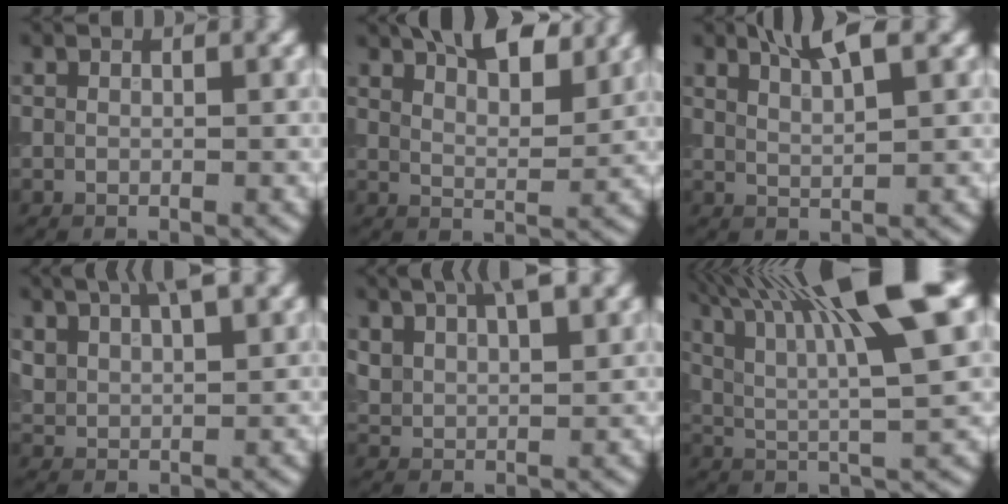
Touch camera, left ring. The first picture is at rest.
{"total": 6.3, "force": [4.7, 2.1, 3.6], "torque": [-0.039, 0.018, 0.057]}
{"total": 3.1, "force": [2.3, 0.5, 2.0], "torque": [-0.026, 0.007, 0.040]}
{"total": 6.0, "force": [4.3, 2.2, 3.6], "torque": [-0.074, 0.023, 0.067]}
{"total": 7.1, "force": [4.8, 2.9, 4.3], "torque": [-0.087, 0.026, 0.073]}
{"total": 12.1, "force": [5.6, 2.8, 10.4], "torque": [-0.174, 0.015, 0.093]}